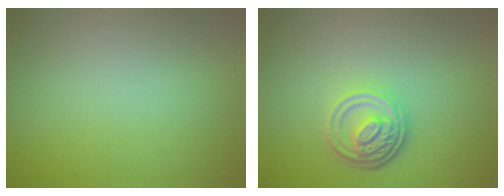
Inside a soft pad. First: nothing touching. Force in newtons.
{"total": 4.5, "press": 3.3, "slide": 3.0}